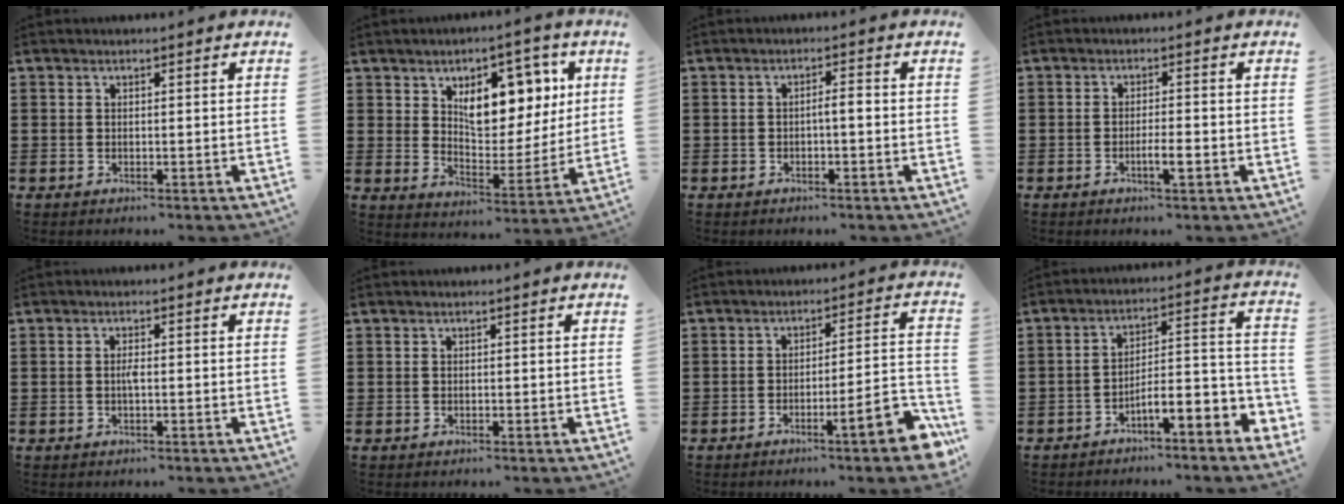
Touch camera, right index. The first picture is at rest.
{"total": 10.2, "force": [4.7, 5.8, 6.9], "torque": [-0.116, -0.011, 0.079]}
{"total": 1.7, "force": [-0.4, 0.2, 1.7], "torque": [-0.032, 0.001, -0.009]}
{"total": 2.9, "force": [-1.3, 0.1, 2.6], "torque": [-0.045, -0.004, -0.022]}
{"total": 1.5, "force": [-0.3, 0.3, 1.4], "torque": [-0.029, -0.001, -0.005]}
{"total": 0.0}
{"total": 8.5, "force": [-4.7, 0.7, 7.0], "torque": [-0.103, -0.007, -0.085]}
{"total": 5.2, "force": [-3.9, 0.6, 3.3], "torque": [-0.060, -0.021, -0.081]}